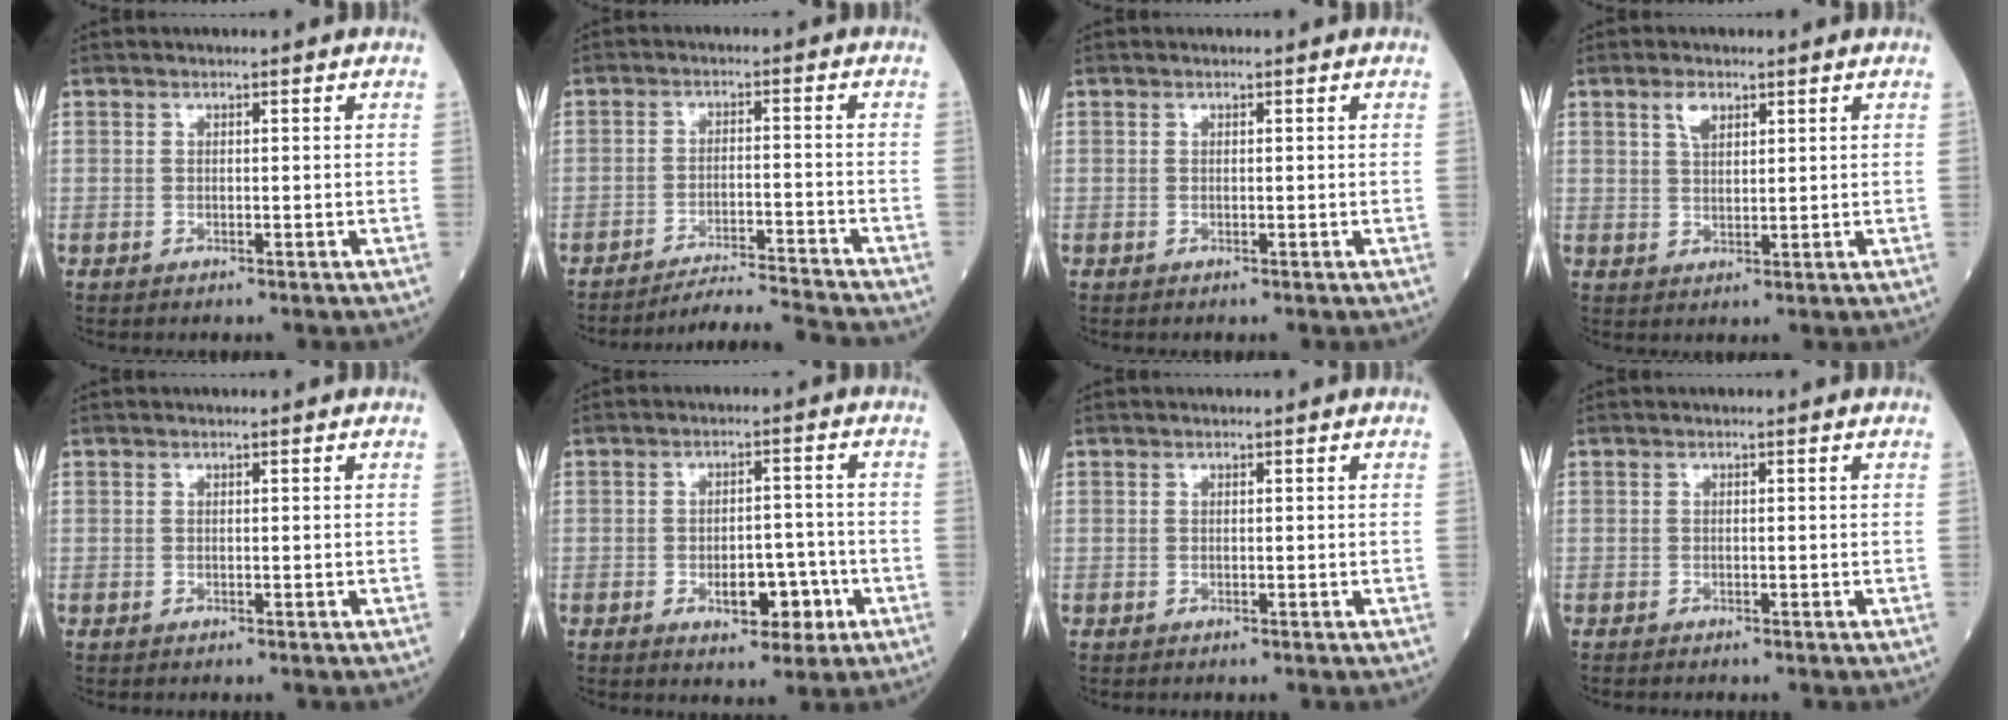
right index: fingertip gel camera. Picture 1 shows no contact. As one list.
[{"total": 9.3, "force": [-9.1, -2.1, 0.7], "torque": [-0.012, -0.003, -0.151]}, {"total": 0.0}, {"total": 3.0, "force": [1.7, 1.4, 2.0], "torque": [-0.040, 0.003, 0.035]}, {"total": 0.0}, {"total": 6.5, "force": [-2.4, 3.1, 5.1], "torque": [-0.071, 0.006, -0.030]}, {"total": 0.0}, {"total": 0.5, "force": [-0.5, 0.0, 0.1], "torque": [-0.008, -0.002, -0.011]}]